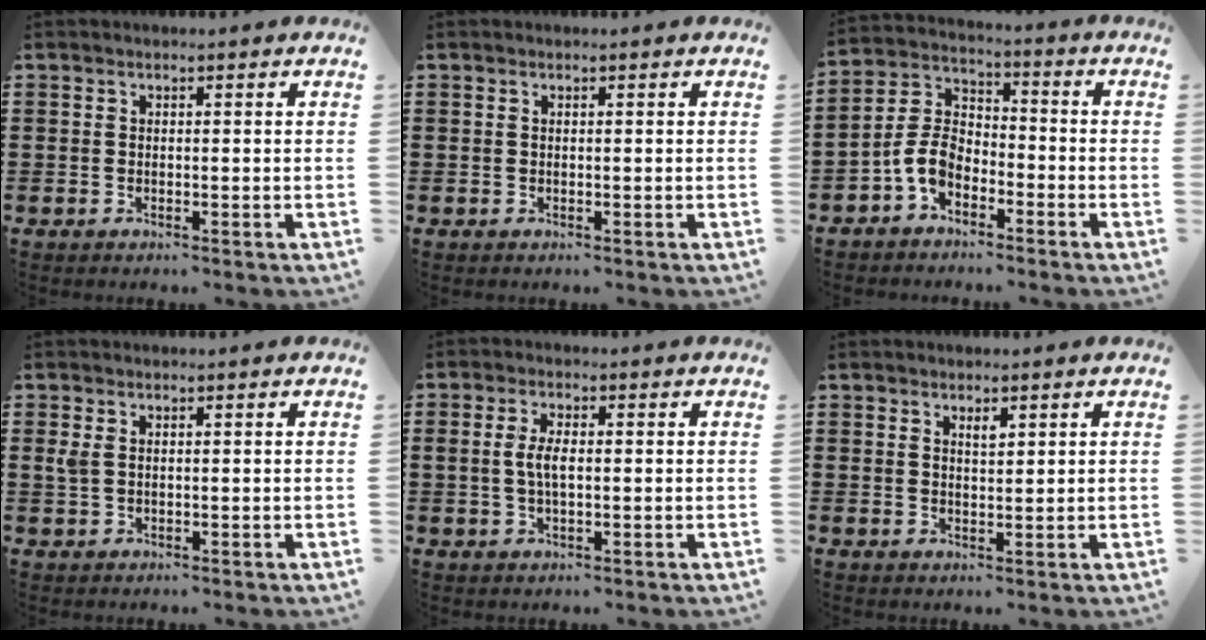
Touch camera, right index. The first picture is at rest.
{"total": 0.0}
{"total": 6.7, "force": [-3.5, 4.2, 3.9], "torque": [-0.107, 0.006, -0.076]}
{"total": 1.8, "force": [0.6, 1.0, 1.3], "torque": [-0.038, 0.002, 0.009]}
{"total": 3.7, "force": [0.1, 1.5, 3.4], "torque": [-0.081, -0.001, -0.005]}
{"total": 1.7, "force": [1.3, 0.6, 1.0], "torque": [-0.013, 0.000, 0.021]}